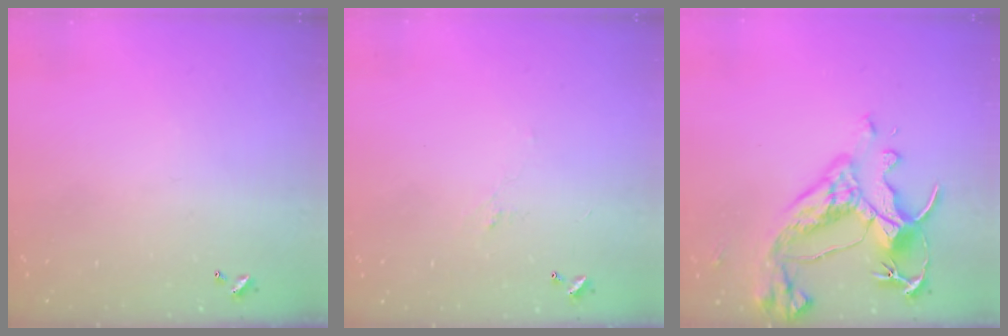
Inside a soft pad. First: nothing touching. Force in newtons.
{"total": 0.5, "press": 0.0, "slide": 0.5}
{"total": 10.7, "press": 10.5, "slide": 1.8}